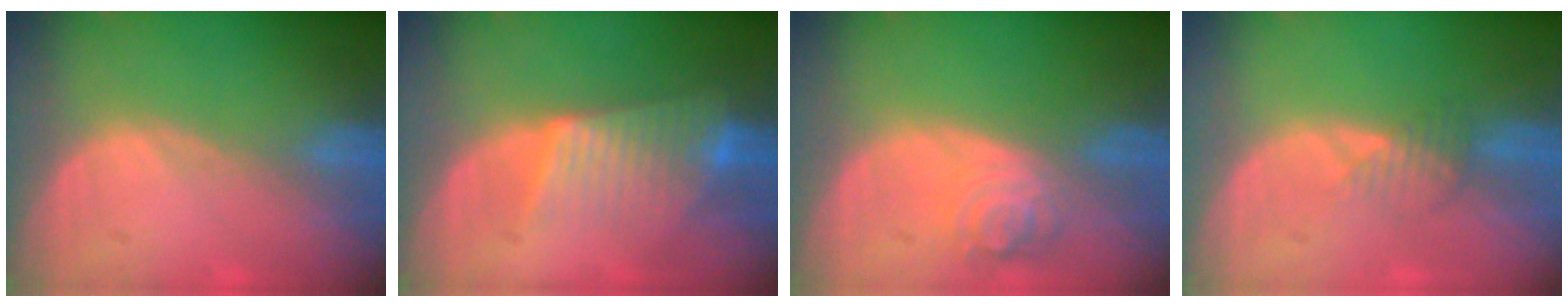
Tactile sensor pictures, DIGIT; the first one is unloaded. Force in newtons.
{"total": 6.9, "press": 6.2, "slide": 2.9}
{"total": 4.4, "press": 4.1, "slide": 1.6}
{"total": 2.1, "press": 2.1, "slide": 0.2}